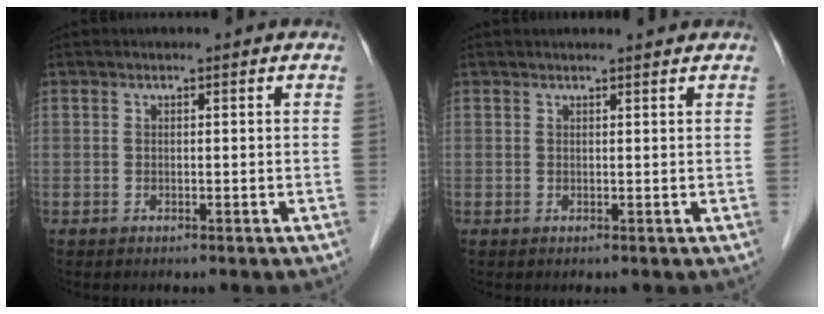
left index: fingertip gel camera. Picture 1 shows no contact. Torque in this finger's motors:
{"motor_torque": [0.40, -0.70, -0.01, -0.01]}